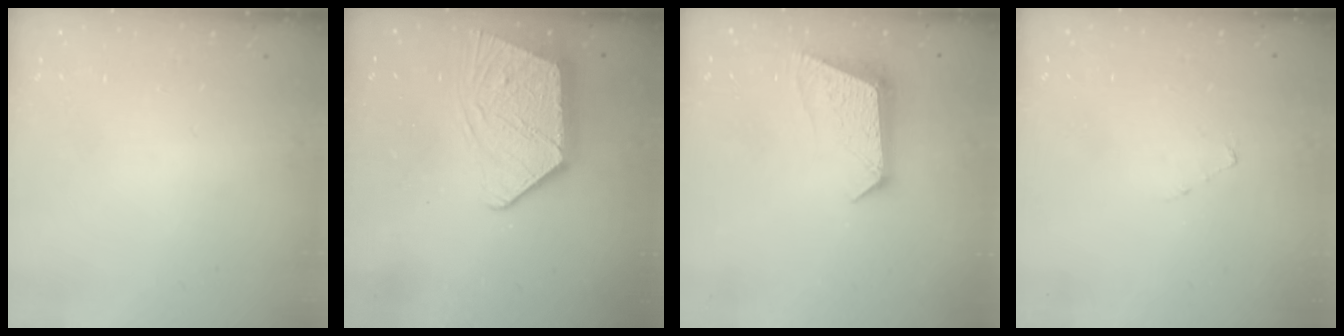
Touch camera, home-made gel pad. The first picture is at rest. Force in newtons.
{"total": 13.7, "press": 13.6, "slide": 1.0}
{"total": 9.9, "press": 9.9, "slide": 0.5}
{"total": 2.7, "press": 2.7, "slide": 0.3}